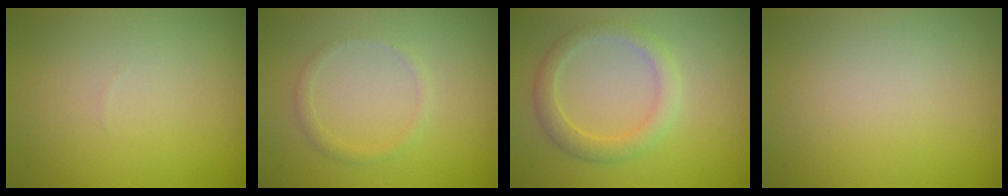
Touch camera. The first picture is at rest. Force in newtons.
{"total": 1.1, "press": 1.1, "slide": 0.0}
{"total": 2.6, "press": 2.6, "slide": 0.2}
{"total": 0.0}